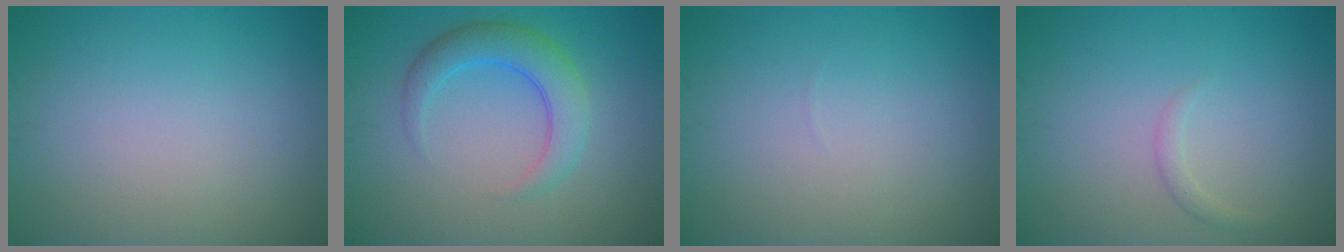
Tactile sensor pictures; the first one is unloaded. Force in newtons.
{"total": 4.2, "press": 4.1, "slide": 0.3}
{"total": 0.0}
{"total": 1.0, "press": 1.0, "slide": 0.0}